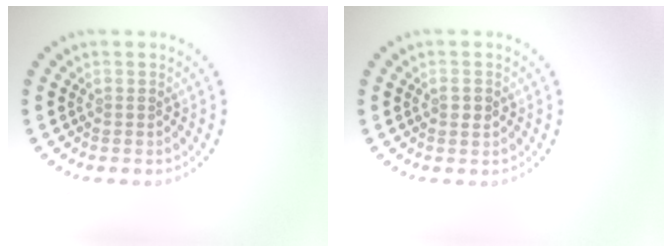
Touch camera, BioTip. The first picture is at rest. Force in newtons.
{"total": 1.0, "press": 1.0, "slide": 0.2}